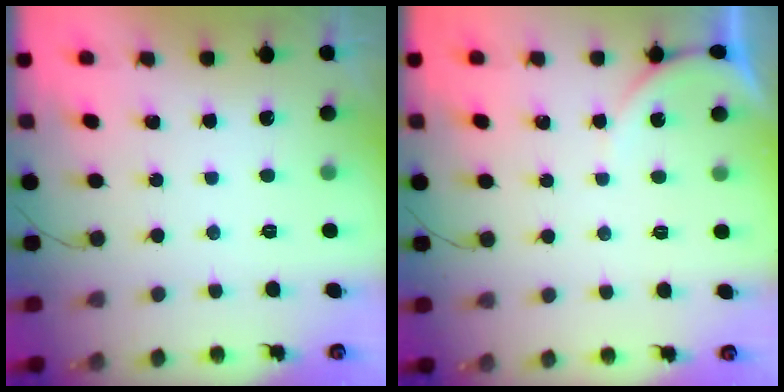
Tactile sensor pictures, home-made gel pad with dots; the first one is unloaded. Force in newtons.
{"total": 3.0, "press": 3.0, "slide": 0.3}